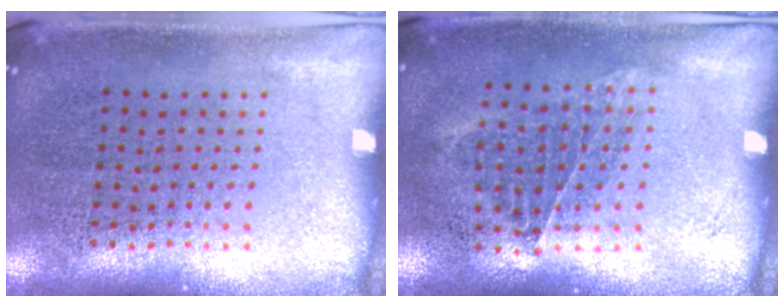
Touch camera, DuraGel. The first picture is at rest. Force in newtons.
{"total": 0.9, "press": 0.8, "slide": 0.5}